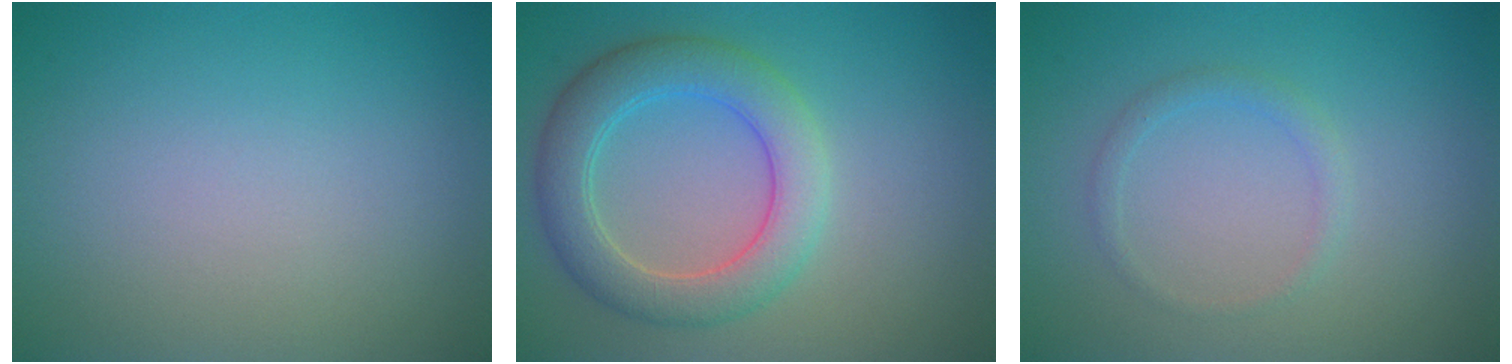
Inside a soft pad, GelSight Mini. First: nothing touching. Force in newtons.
{"total": 5.4, "press": 5.4, "slide": 0.1}
{"total": 1.2, "press": 1.2, "slide": 0.0}